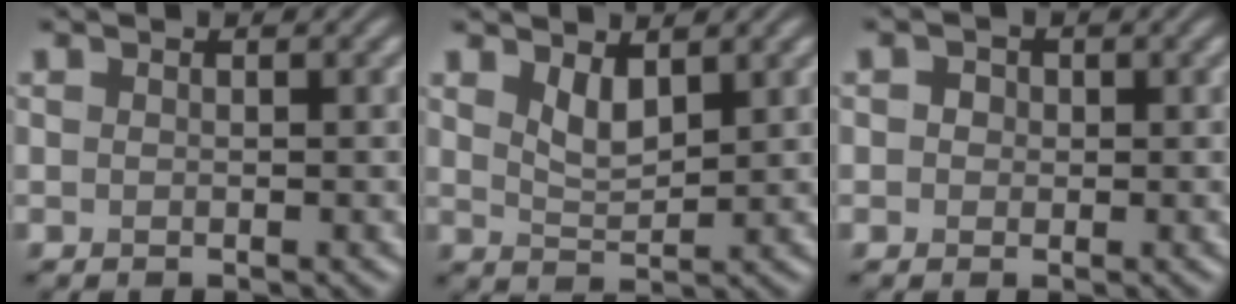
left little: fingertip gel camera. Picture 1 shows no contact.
{"total": 2.4, "force": [1.5, 1.0, 1.7], "torque": [-0.037, -0.009, 0.034]}
{"total": 1.6, "force": [0.4, 1.4, 0.7], "torque": [-0.005, 0.011, -0.007]}